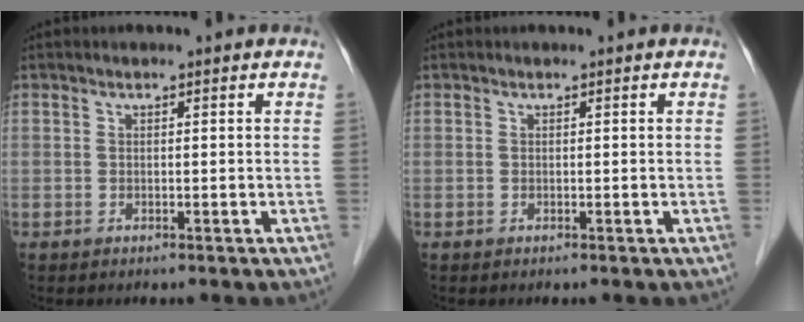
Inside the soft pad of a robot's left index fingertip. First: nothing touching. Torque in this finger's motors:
{"motor_torque": [0.00, 0.00, -0.01, 0.00]}